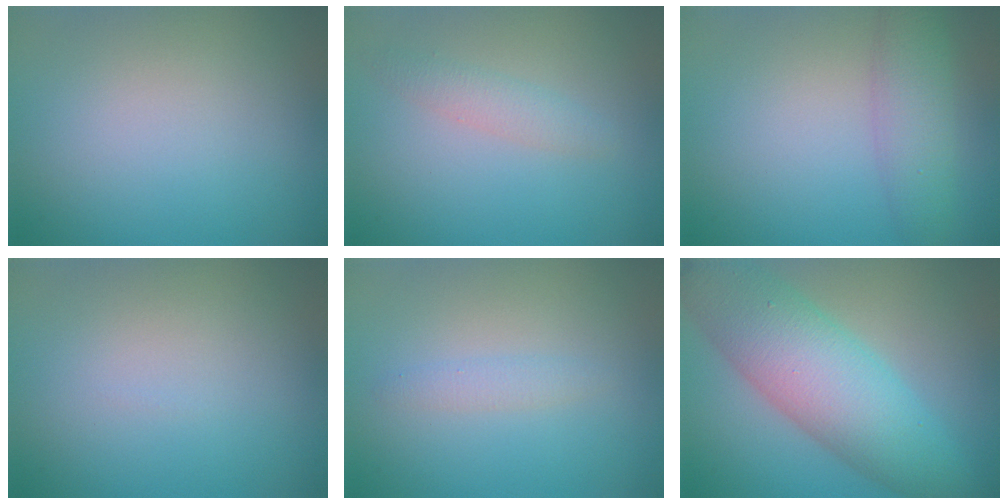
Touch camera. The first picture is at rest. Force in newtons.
{"total": 1.7, "press": 1.7, "slide": 0.1}
{"total": 3.6, "press": 3.6, "slide": 0.1}
{"total": 0.0}
{"total": 1.2, "press": 1.2, "slide": 0.1}
{"total": 9.3, "press": 9.3, "slide": 0.1}